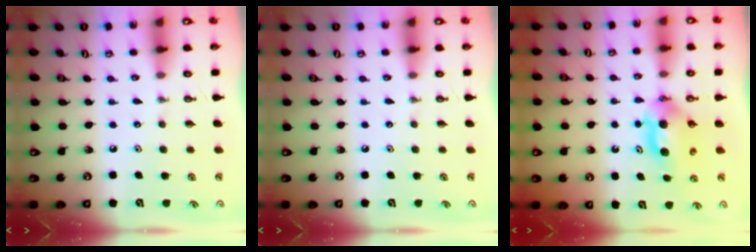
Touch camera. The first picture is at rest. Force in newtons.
{"total": 0.0}
{"total": 6.7, "press": 5.7, "slide": 3.5}